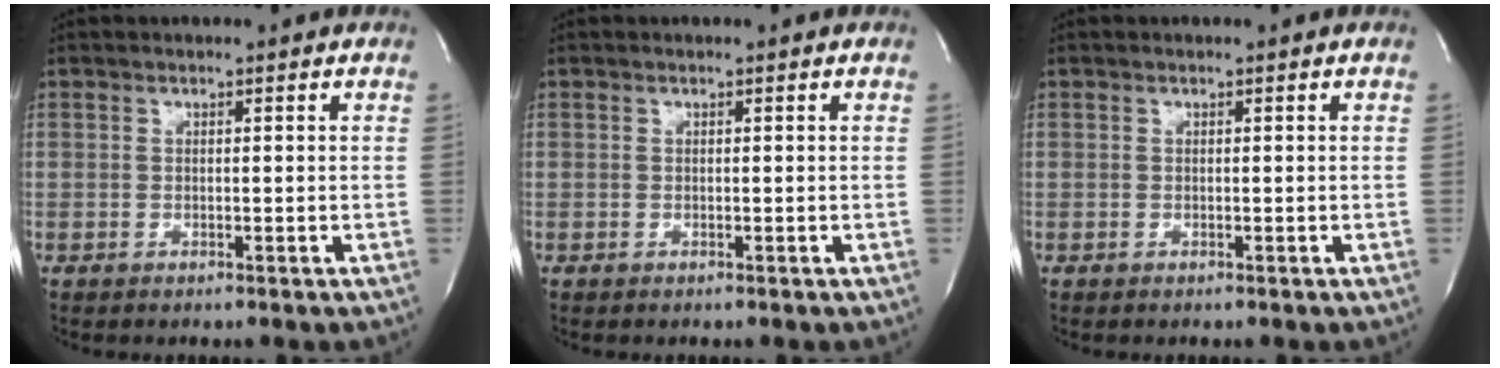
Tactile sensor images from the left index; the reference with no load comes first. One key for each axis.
{"total": 0.0}
{"total": 0.0}